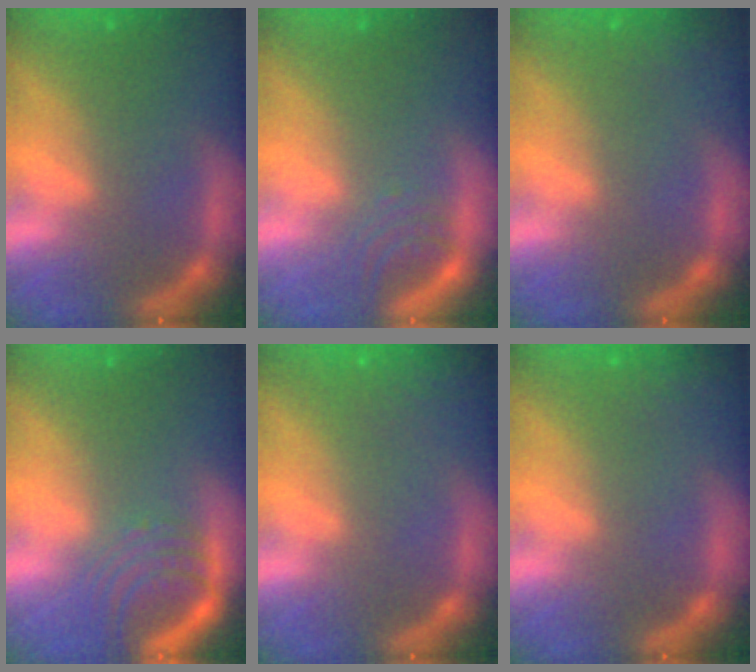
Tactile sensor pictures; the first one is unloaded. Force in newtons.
{"total": 2.5}
{"total": 3.0}
{"total": 5.5}
{"total": 6.5}
{"total": 3.5}